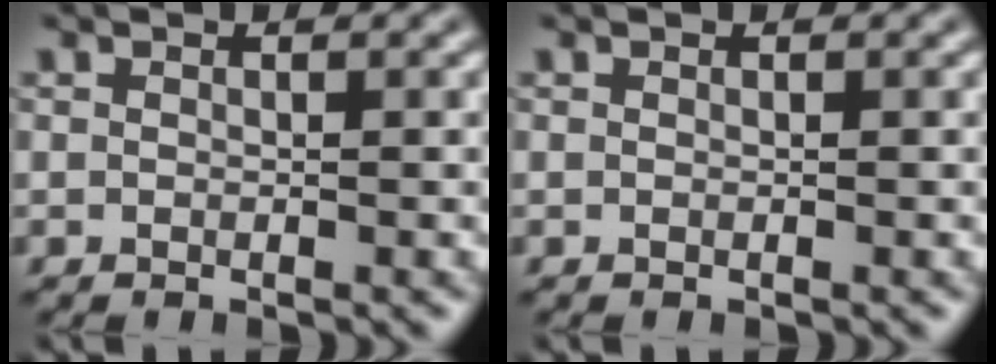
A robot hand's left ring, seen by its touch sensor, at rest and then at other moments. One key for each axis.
{"total": 0.0}